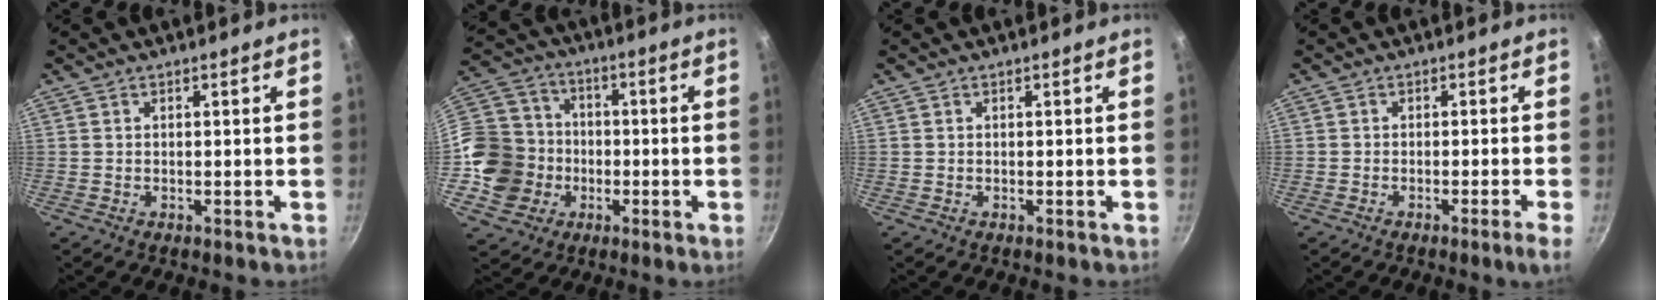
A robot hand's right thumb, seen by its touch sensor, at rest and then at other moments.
{"total": 16.5, "force": [-3.6, 14.8, 6.3], "torque": [-0.108, 0.039, -0.064]}
{"total": 0.0}
{"total": 2.7, "force": [-1.4, -0.4, 2.2], "torque": [-0.046, 0.009, -0.024]}